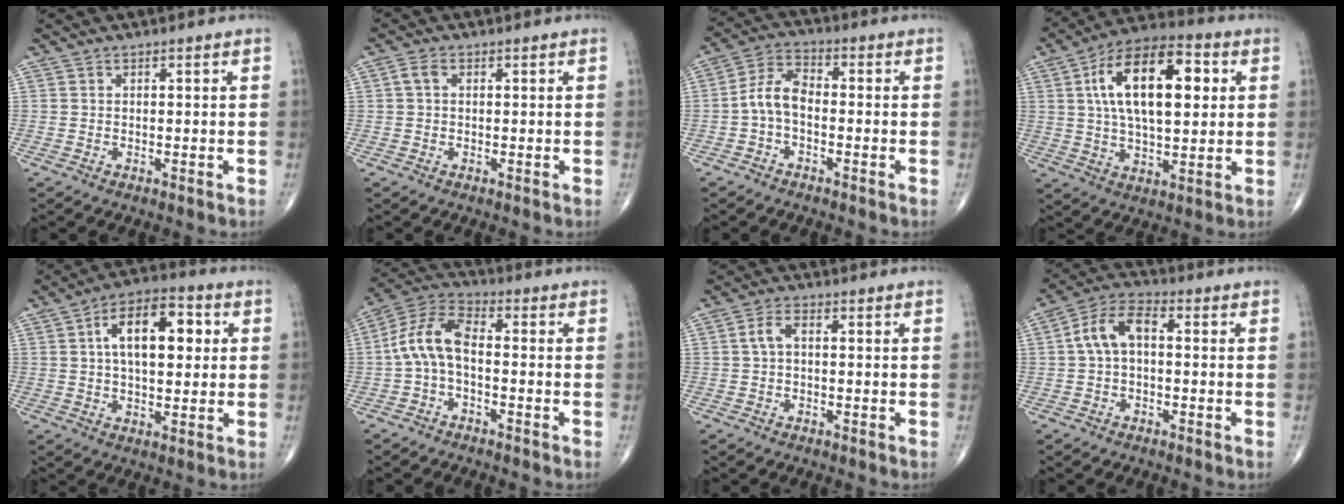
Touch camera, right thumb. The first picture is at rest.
{"total": 2.0, "force": [0.4, 1.3, 1.5], "torque": [-0.030, 0.008, 0.007]}
{"total": 6.3, "force": [-1.5, 3.5, 5.0], "torque": [-0.096, 0.028, -0.039]}
{"total": 19.2, "force": [4.4, 9.2, 16.3], "torque": [-0.258, 0.013, 0.068]}
{"total": 13.6, "force": [2.9, 7.0, 11.3], "torque": [-0.161, 0.016, 0.041]}
{"total": 8.9, "force": [-1.1, 4.4, 7.6], "torque": [-0.158, 0.035, -0.034]}
{"total": 3.0, "force": [0.2, 1.6, 2.6], "torque": [-0.054, 0.011, 0.002]}
{"total": 7.8, "force": [0.4, 4.4, 6.5], "torque": [-0.124, 0.029, -0.003]}